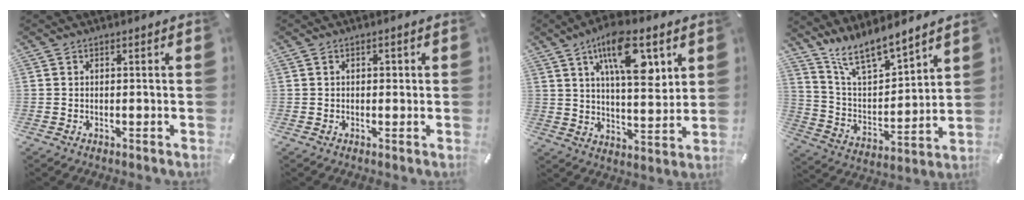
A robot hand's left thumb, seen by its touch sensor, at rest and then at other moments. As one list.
[{"total": 1.4, "force": [0.1, 1.1, 1.0], "torque": [-0.020, 0.008, -0.002]}, {"total": 15.6, "force": [7.9, 6.5, 11.8], "torque": [-0.184, -0.024, 0.130]}, {"total": 10.8, "force": [10.5, 1.9, 2.1], "torque": [-0.069, -0.090, 0.194]}]